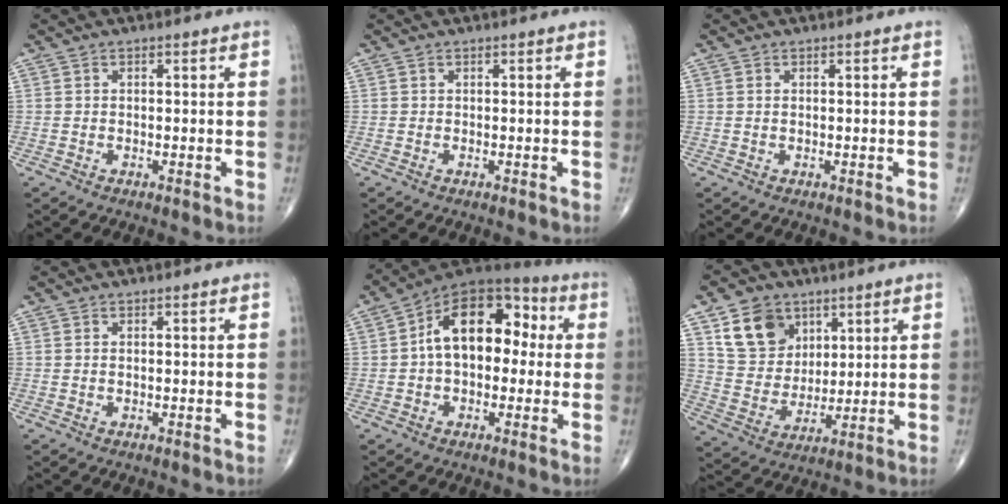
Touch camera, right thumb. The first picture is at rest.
{"total": 0.0}
{"total": 0.0}
{"total": 0.0}
{"total": 16.6, "force": [1.8, 10.3, 12.9], "torque": [-0.165, 0.043, 0.016]}
{"total": 12.1, "force": [6.1, 9.2, 4.9], "torque": [-0.063, -0.028, 0.121]}